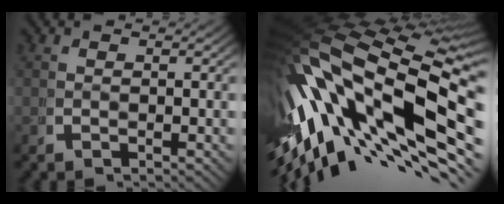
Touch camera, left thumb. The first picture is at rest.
{"total": 23.8, "force": [0.4, 13.6, 19.6], "torque": [-0.380, -0.041, 0.039]}